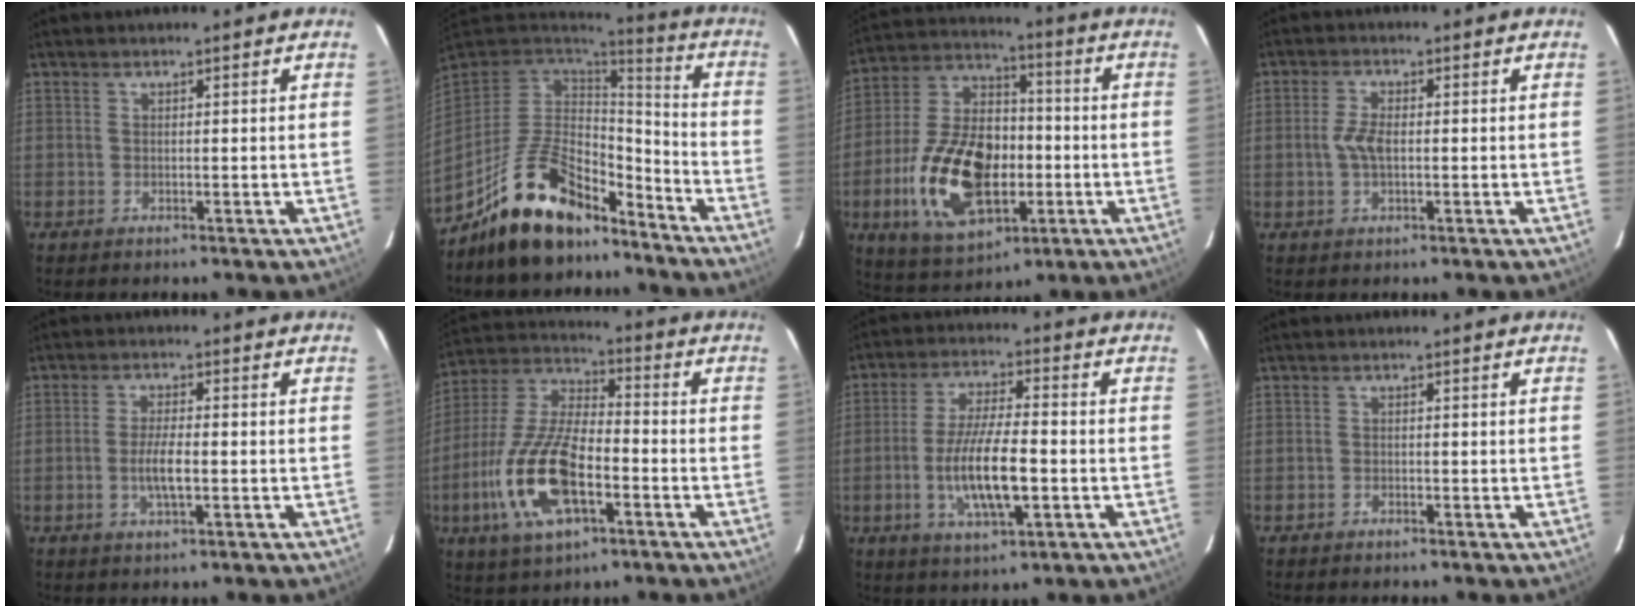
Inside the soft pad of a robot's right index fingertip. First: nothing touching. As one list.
[{"total": 17.4, "force": [-12.4, 7.9, 9.2], "torque": [-0.196, 0.009, -0.201]}, {"total": 20.5, "force": [-5.2, 12.2, 15.6], "torque": [-0.330, 0.009, -0.077]}, {"total": 3.5, "force": [-0.5, 1.6, 3.1], "torque": [-0.070, 0.003, -0.008]}, {"total": 2.9, "force": [-0.8, 0.6, 2.7], "torque": [-0.054, -0.004, -0.013]}, {"total": 18.0, "force": [-6.2, 7.6, 15.0], "torque": [-0.328, -0.009, -0.118]}, {"total": 11.5, "force": [-2.8, 2.8, 10.8], "torque": [-0.211, -0.009, -0.049]}, {"total": 0.9, "force": [-0.9, 0.3, 0.1], "torque": [-0.009, 0.003, -0.016]}]